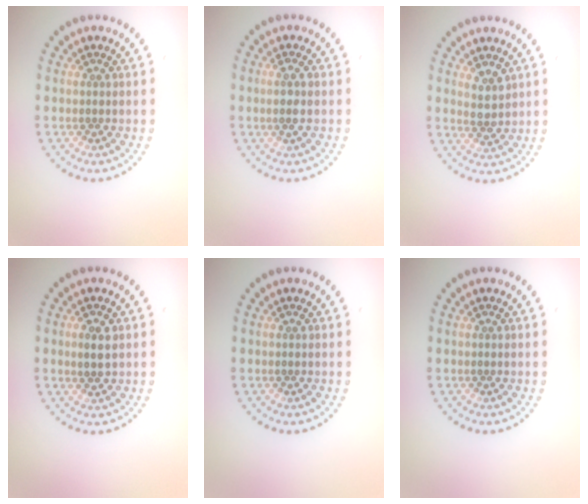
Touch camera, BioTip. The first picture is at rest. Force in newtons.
{"total": 1.2, "press": 1.0, "slide": 0.6}
{"total": 1.8, "press": 1.7, "slide": 0.5}
{"total": 1.9, "press": 1.8, "slide": 0.4}
{"total": 0.0}
{"total": 0.0}